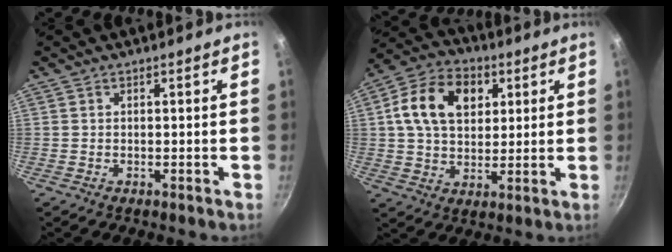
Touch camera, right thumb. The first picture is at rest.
{"total": 14.7, "force": [4.2, 10.4, 9.5], "torque": [-0.143, 0.005, 0.058]}